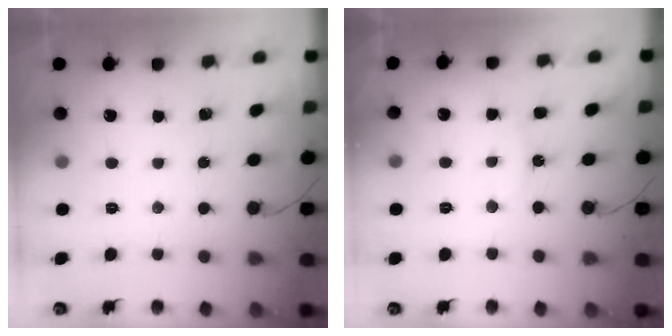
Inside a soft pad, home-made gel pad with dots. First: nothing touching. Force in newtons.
{"total": 8.5, "press": 8.5, "slide": 0.6}